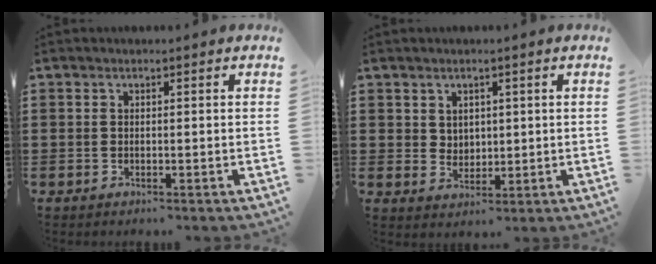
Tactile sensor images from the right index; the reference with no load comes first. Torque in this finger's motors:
{"motor_torque": [0.07, 0.11, 0.03, 0.00]}